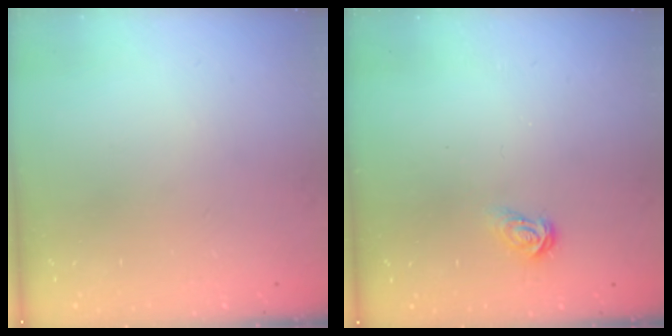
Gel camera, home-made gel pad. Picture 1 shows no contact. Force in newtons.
{"total": 3.7, "press": 3.7, "slide": 0.2}